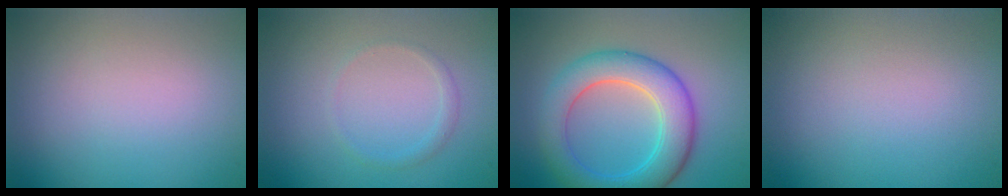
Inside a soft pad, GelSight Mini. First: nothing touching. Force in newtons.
{"total": 1.0, "press": 1.0, "slide": 0.1}
{"total": 6.5, "press": 6.5, "slide": 0.1}
{"total": 0.0}